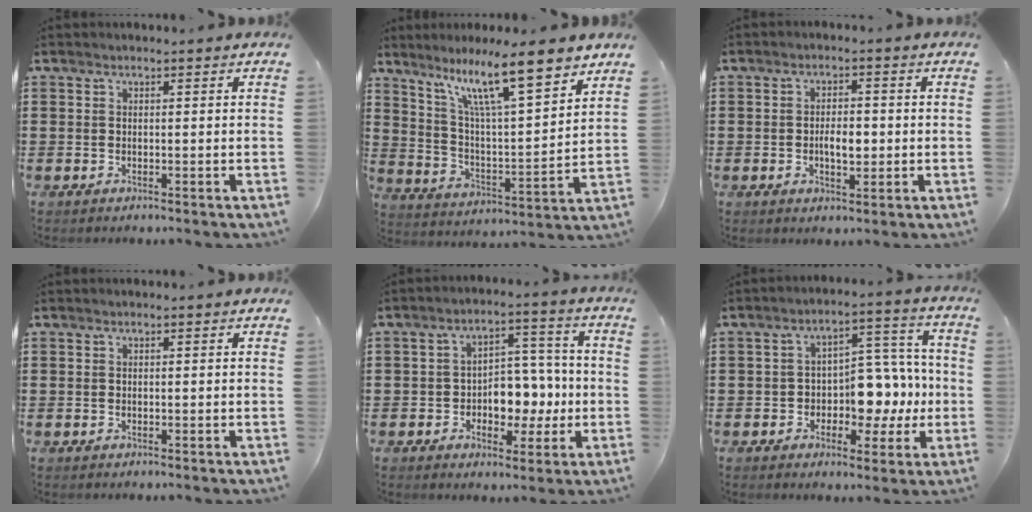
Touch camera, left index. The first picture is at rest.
{"total": 12.5, "force": [9.3, 1.4, 8.2], "torque": [-0.162, -0.052, 0.151]}
{"total": 3.9, "force": [-0.5, 1.9, 3.4], "torque": [-0.056, 0.003, -0.013]}
{"total": 0.0}
{"total": 6.3, "force": [-1.1, 5.0, 3.7], "torque": [-0.064, 0.008, -0.025]}
{"total": 7.6, "force": [-0.9, 5.9, 4.7], "torque": [-0.082, 0.007, -0.017]}